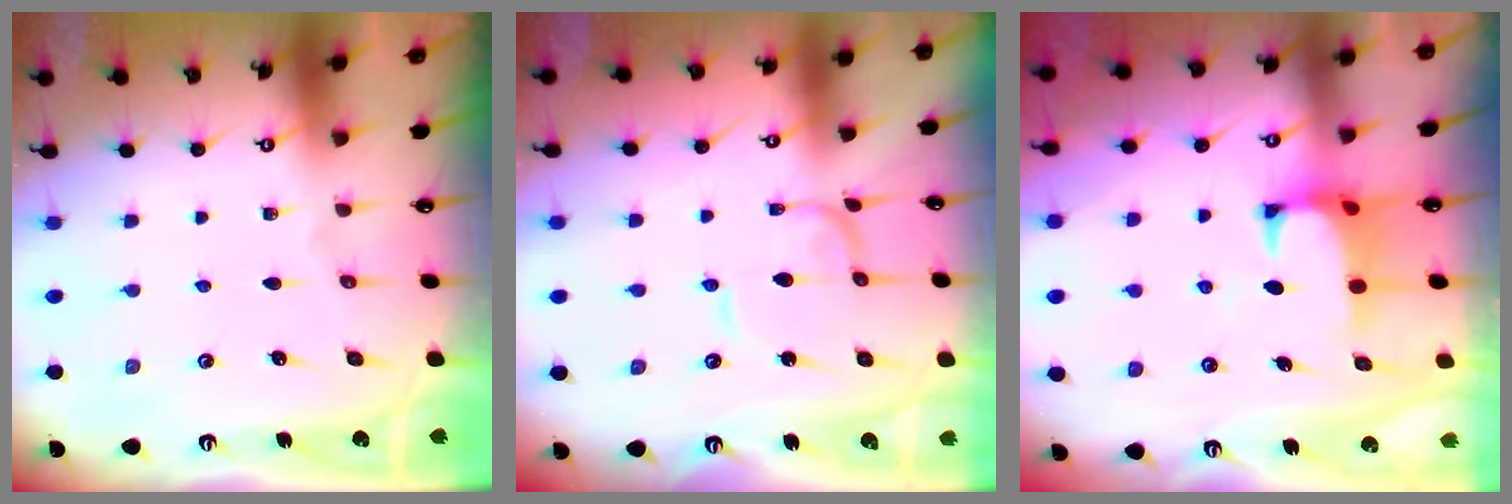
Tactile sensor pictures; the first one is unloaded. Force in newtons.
{"total": 1.0, "press": 1.0, "slide": 0.1}
{"total": 1.0, "press": 0.5, "slide": 0.9}